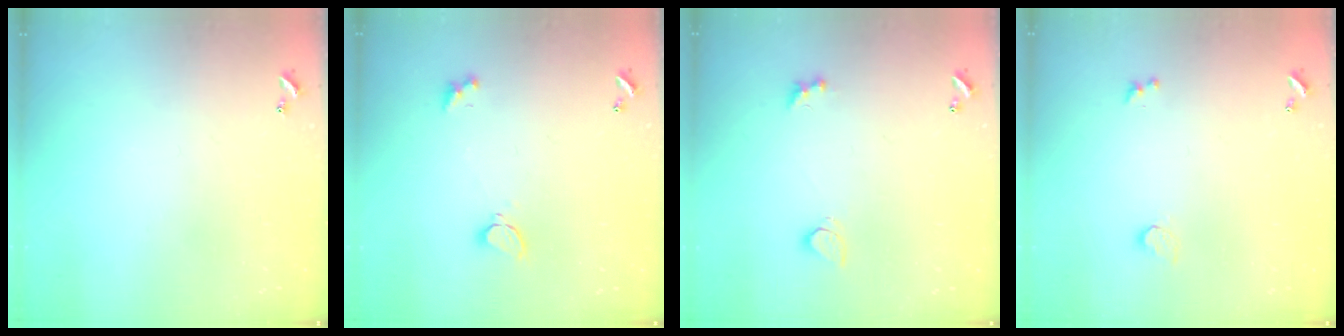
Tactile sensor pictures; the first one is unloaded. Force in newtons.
{"total": 1.7, "press": 1.7, "slide": 0.3}
{"total": 3.0, "press": 2.7, "slide": 1.1}
{"total": 1.0, "press": 0.7, "slide": 0.7}